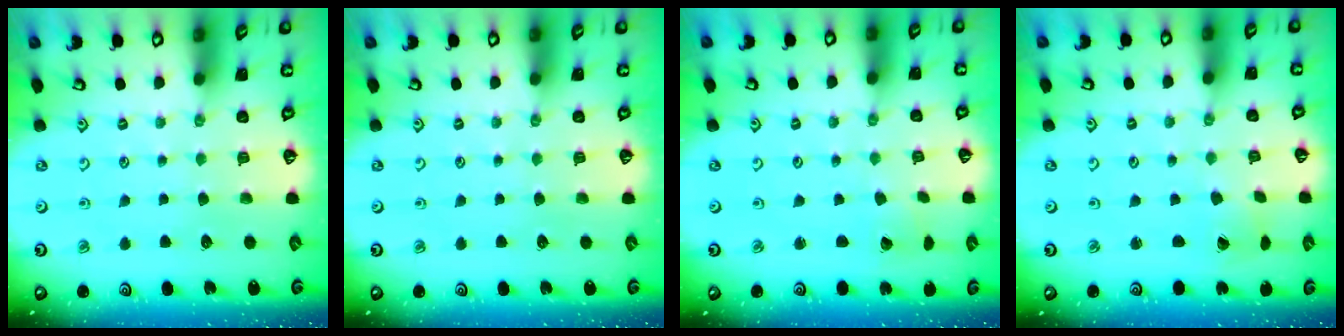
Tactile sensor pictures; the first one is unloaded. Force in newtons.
{"total": 0.0}
{"total": 1.7, "press": 1.7, "slide": 0.2}
{"total": 1.1, "press": 1.1, "slide": 0.1}